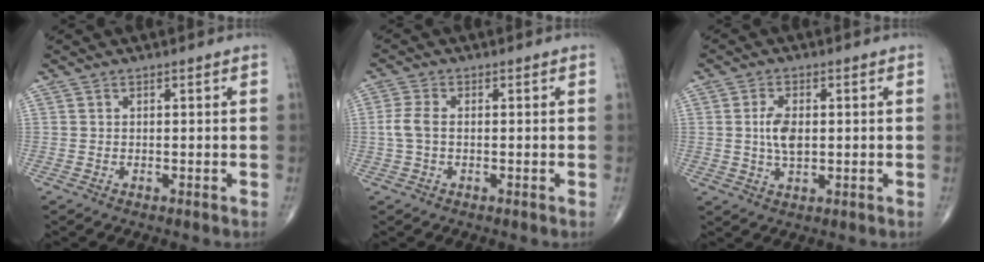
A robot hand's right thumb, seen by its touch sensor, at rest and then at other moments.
{"total": 3.6, "force": [-0.2, 2.0, 2.9], "torque": [-0.076, 0.006, -0.007]}
{"total": 5.5, "force": [0.4, 2.9, 4.6], "torque": [-0.089, -0.002, 0.009]}